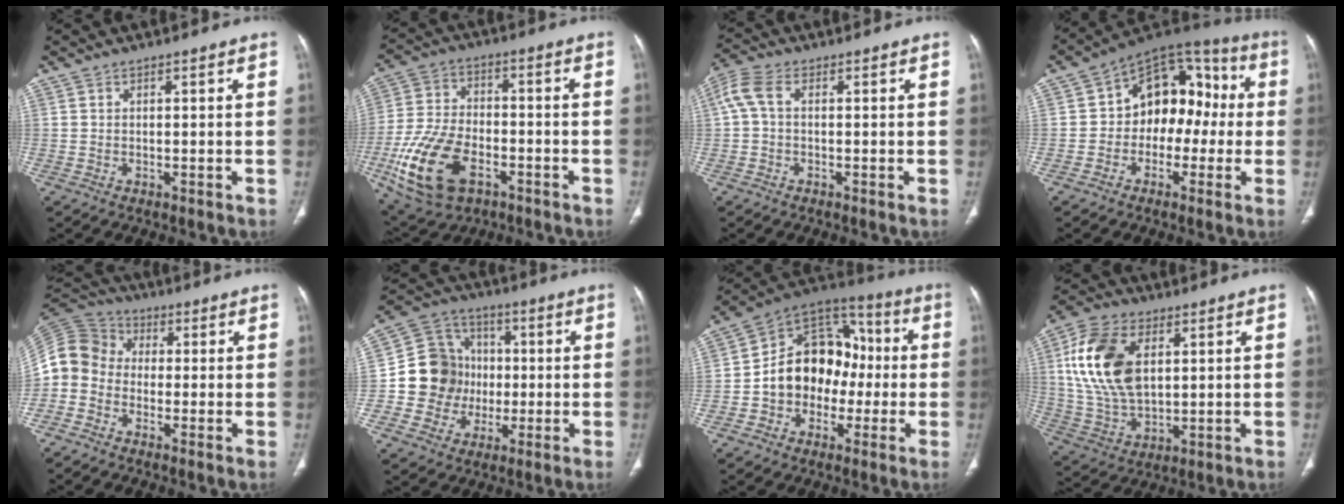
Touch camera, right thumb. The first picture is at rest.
{"total": 16.7, "force": [-6.5, 10.5, 11.3], "torque": [-0.229, 0.021, -0.111]}
{"total": 4.3, "force": [0.8, 2.8, 3.1], "torque": [-0.088, 0.017, 0.007]}
{"total": 15.0, "force": [-0.7, 10.8, 10.4], "torque": [-0.093, 0.055, -0.026]}
{"total": 9.3, "force": [-1.6, 8.5, 3.4], "torque": [-0.065, 0.040, -0.050]}
{"total": 13.1, "force": [-0.3, 12.6, 3.7], "torque": [-0.024, 0.029, -0.007]}
{"total": 16.0, "force": [-1.5, 13.1, 9.1], "torque": [-0.096, 0.050, -0.034]}
{"total": 17.0, "force": [4.2, 10.3, 12.9], "torque": [-0.250, -0.005, 0.085]}